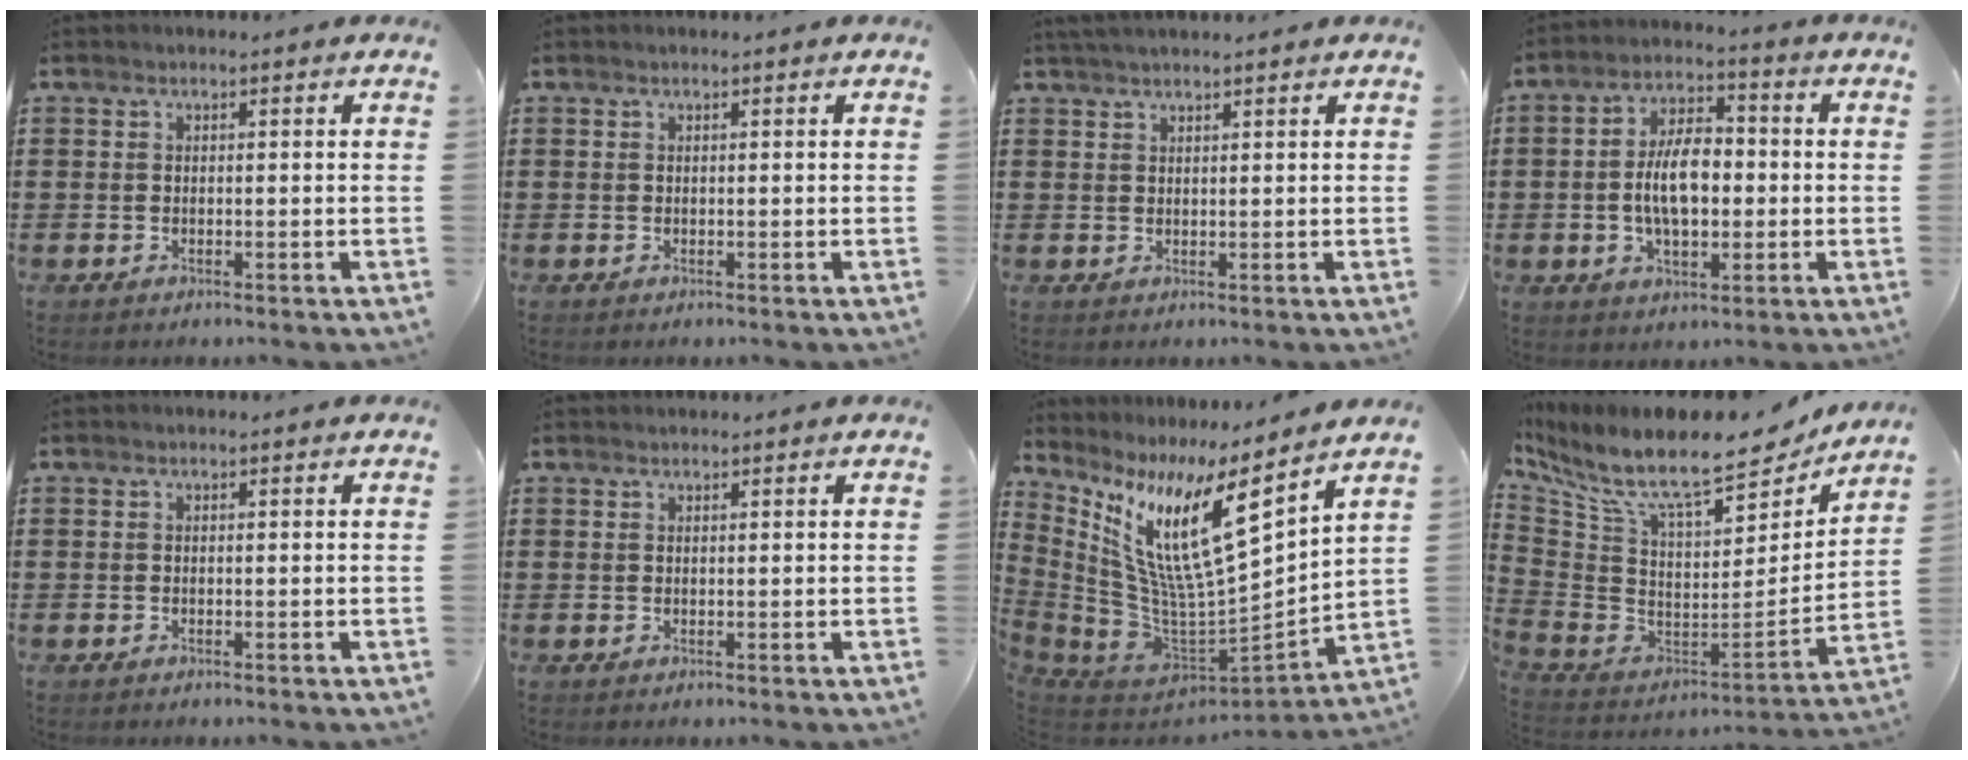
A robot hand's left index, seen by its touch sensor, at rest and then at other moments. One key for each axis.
{"total": 0.0}
{"total": 1.8, "fx": 1.7, "fy": -0.1, "fz": 0.5, "tx": -0.014, "ty": 0.001, "tz": 0.032}
{"total": 8.5, "fx": -0.6, "fy": 4.3, "fz": 7.3, "tx": -0.139, "ty": 0.005, "tz": -0.016}
{"total": 0.0}
{"total": 0.7, "fx": 0.7, "fy": 0.0, "fz": 0.1, "tx": -0.004, "ty": -0.001, "tz": 0.014}
{"total": 15.2, "fx": 6.8, "fy": 3.4, "fz": 13.2, "tx": -0.291, "ty": -0.050, "tz": 0.104}
{"total": 11.9, "fx": 9.2, "fy": 2.7, "fz": 7.1, "tx": -0.161, "ty": -0.072, "tz": 0.154}